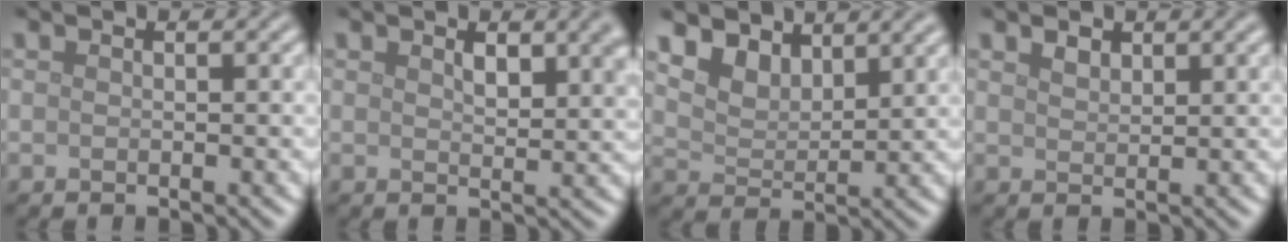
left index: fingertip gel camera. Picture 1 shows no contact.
{"total": 3.3, "force": [1.5, 1.3, 2.6], "torque": [-0.036, 0.002, 0.026]}
{"total": 5.1, "force": [4.1, 2.4, 1.8], "torque": [-0.056, -0.014, 0.076]}
{"total": 1.5, "force": [1.2, 0.7, 0.5], "torque": [-0.012, 0.002, 0.024]}